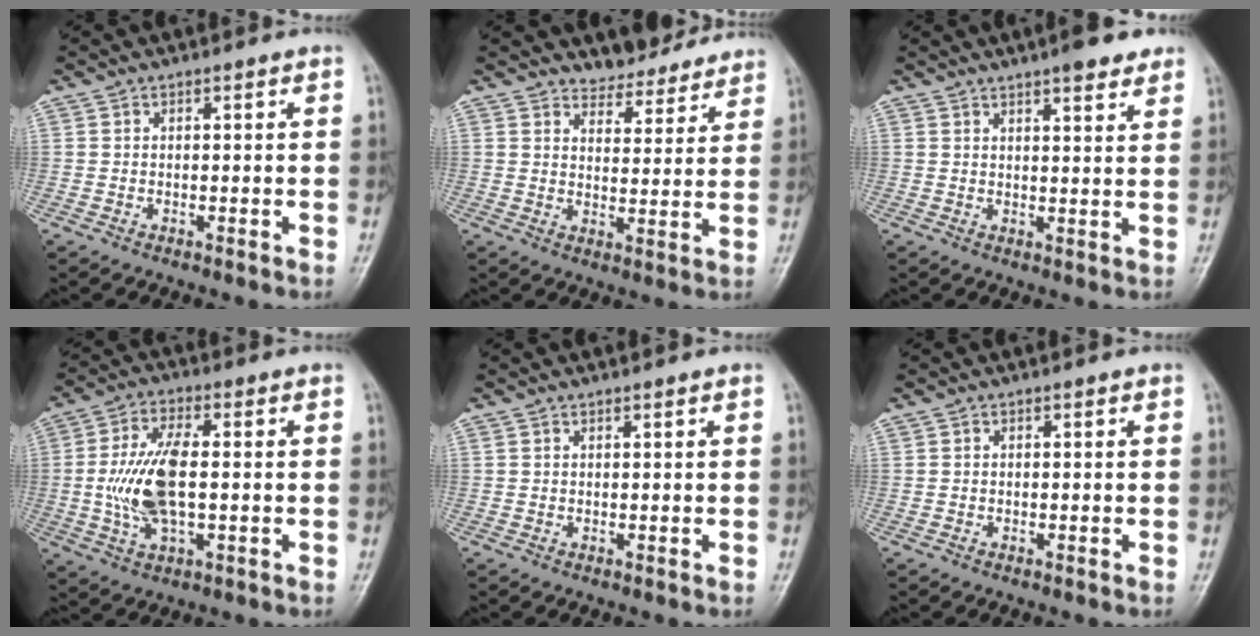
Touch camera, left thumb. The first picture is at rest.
{"total": 8.0, "force": [7.6, 2.6, 0.7], "torque": [0.016, -0.055, 0.102]}
{"total": 6.6, "force": [4.8, 1.6, 4.3], "torque": [-0.040, -0.017, 0.063]}
{"total": 11.5, "force": [-0.3, 5.2, 10.2], "torque": [-0.211, 0.005, -0.005]}
{"total": 0.7, "force": [0.6, 0.0, 0.3], "torque": [-0.005, 0.001, 0.013]}
{"total": 0.0}